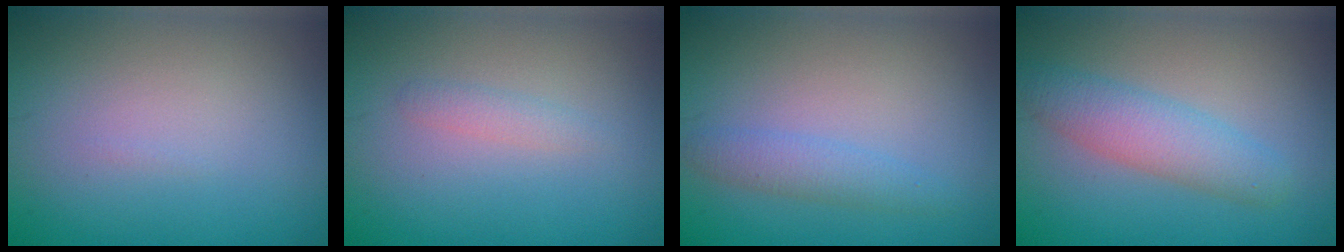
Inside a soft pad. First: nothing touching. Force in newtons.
{"total": 1.1, "press": 1.1, "slide": 0.0}
{"total": 2.0, "press": 2.0, "slide": 0.2}
{"total": 3.7, "press": 3.7, "slide": 0.1}